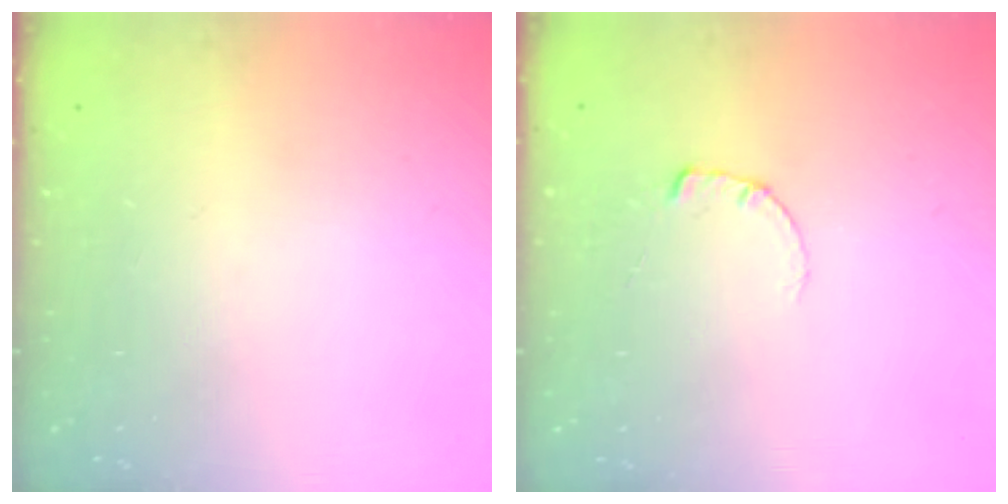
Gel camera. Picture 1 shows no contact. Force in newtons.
{"total": 0.6, "press": 0.5, "slide": 0.2}